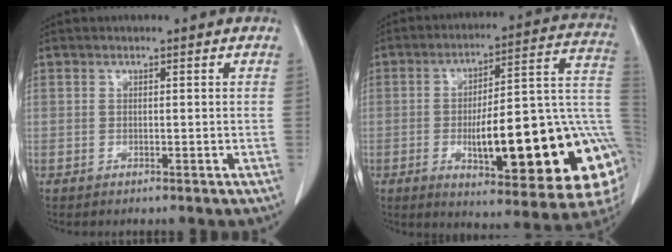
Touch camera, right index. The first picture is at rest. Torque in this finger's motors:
{"motor_torque": [2.14, 0.00, 1.05, 0.21]}